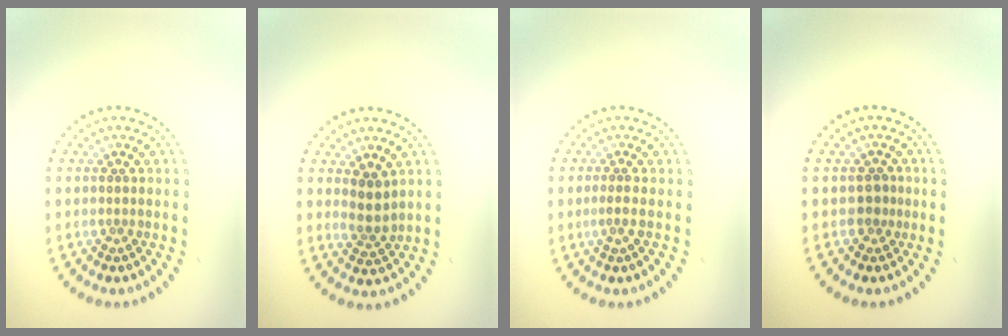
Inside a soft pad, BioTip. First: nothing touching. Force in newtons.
{"total": 2.2, "press": 1.7, "slide": 1.4}
{"total": 0.8, "press": 0.5, "slide": 0.6}
{"total": 1.4, "press": 1.2, "slide": 0.8}